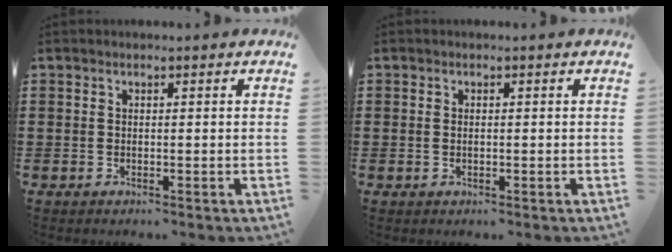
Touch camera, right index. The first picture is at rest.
{"total": 0.8, "force": [0.0, 0.3, 0.7], "torque": [-0.017, -0.001, 0.001]}